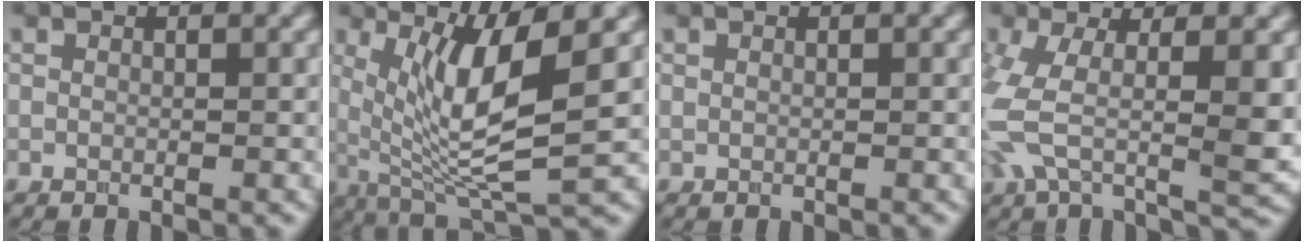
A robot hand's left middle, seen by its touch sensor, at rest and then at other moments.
{"total": 7.8, "force": [1.4, 2.0, 7.5], "torque": [-0.138, -0.013, 0.041]}
{"total": 0.0}
{"total": 8.6, "force": [-0.7, 3.3, 8.0], "torque": [-0.184, -0.011, -0.011]}